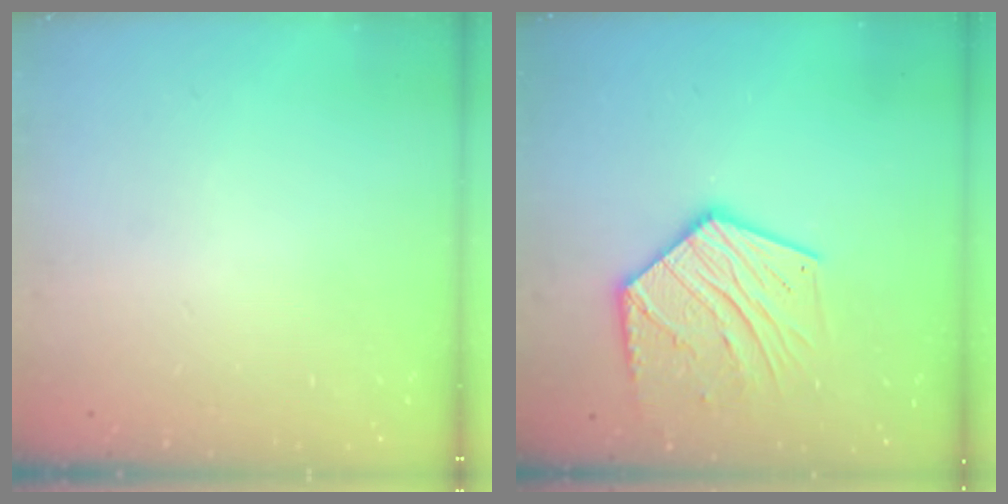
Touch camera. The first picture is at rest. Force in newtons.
{"total": 16.9, "press": 16.9, "slide": 1.2}